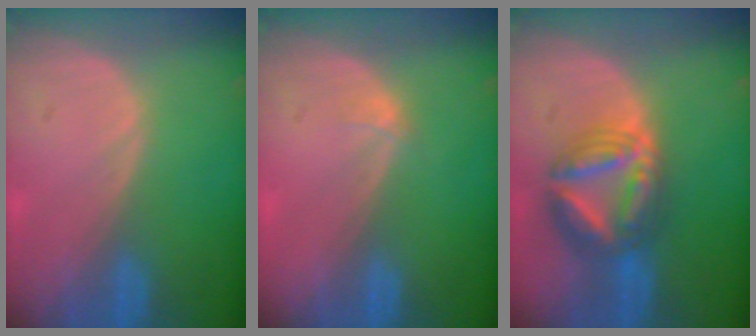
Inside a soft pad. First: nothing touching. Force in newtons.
{"total": 0.7, "press": 0.7, "slide": 0.1}
{"total": 8.1, "press": 8.1, "slide": 0.8}